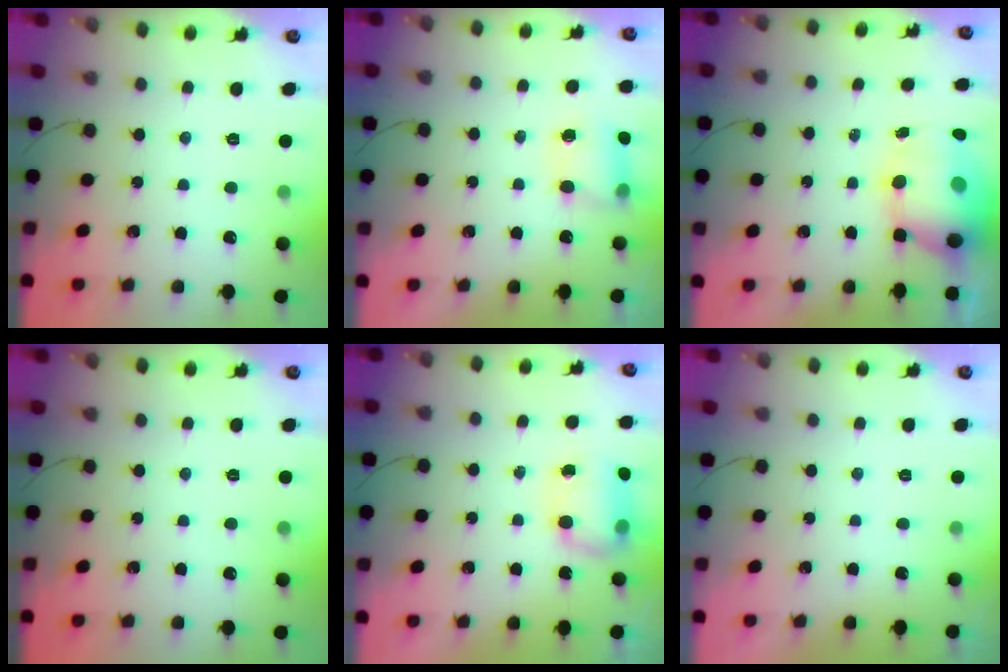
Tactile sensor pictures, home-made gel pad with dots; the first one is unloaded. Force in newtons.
{"total": 6.8, "press": 6.8, "slide": 0.5}
{"total": 10.4, "press": 10.0, "slide": 2.6}
{"total": 0.0}
{"total": 8.0, "press": 8.0, "slide": 0.5}
{"total": 0.0}